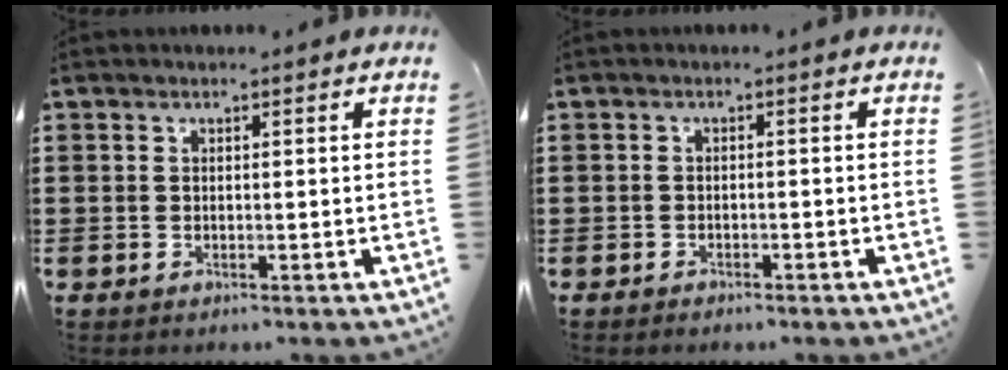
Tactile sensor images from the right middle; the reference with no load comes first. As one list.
[{"total": 1.0, "force": [-1.0, 0.2, 0.0], "torque": [-0.004, 0.000, -0.022]}]